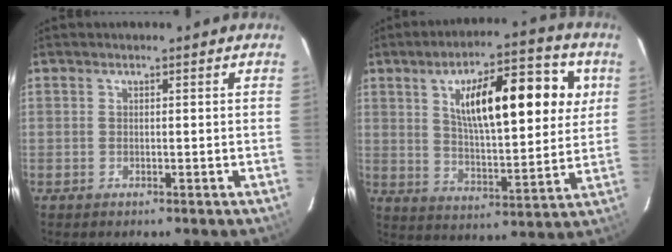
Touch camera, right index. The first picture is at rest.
{"total": 17.7, "force": [5.6, 5.3, 16.0], "torque": [-0.241, 0.024, 0.087]}